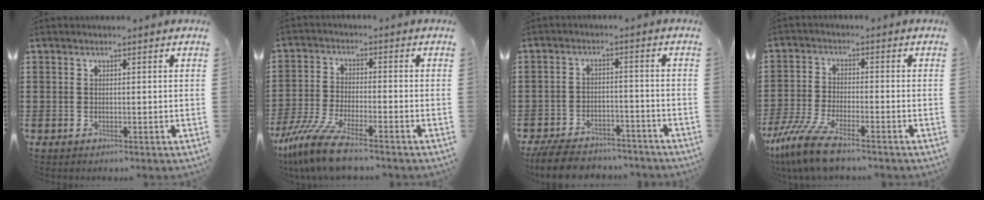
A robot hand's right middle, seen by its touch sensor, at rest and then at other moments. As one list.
[{"total": 9.0, "force": [-7.1, 1.1, 5.3], "torque": [-0.124, -0.006, -0.142]}, {"total": 6.0, "force": [-5.7, 1.1, 1.3], "torque": [-0.035, 0.009, -0.118]}, {"total": 8.2, "force": [-6.2, 1.2, 5.1], "torque": [-0.124, -0.012, -0.124]}]